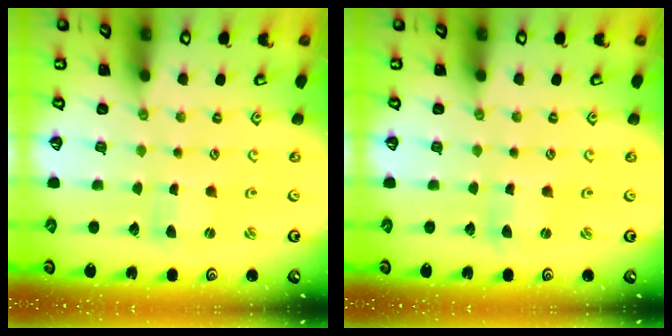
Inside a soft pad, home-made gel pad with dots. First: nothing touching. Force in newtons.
{"total": 1.6, "press": 1.6, "slide": 0.3}